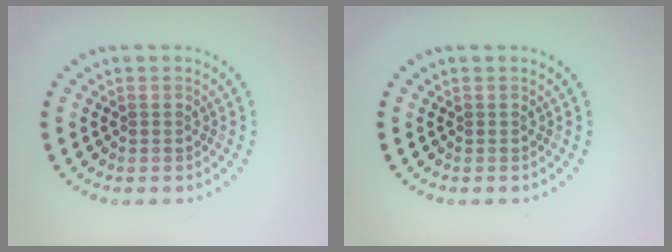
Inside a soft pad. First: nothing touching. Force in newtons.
{"total": 0.0}